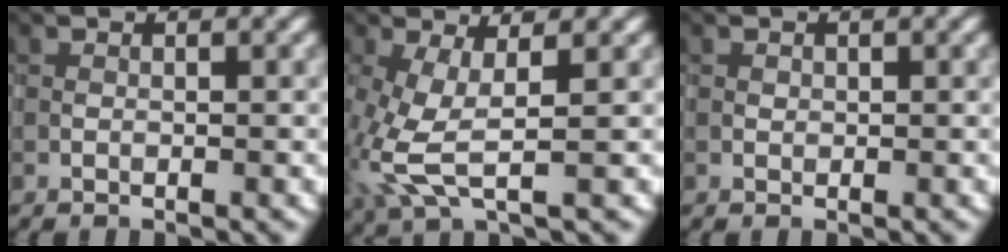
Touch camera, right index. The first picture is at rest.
{"total": 5.1, "force": [-0.1, 1.7, 4.8], "torque": [-0.132, -0.010, -0.001]}
{"total": 0.6, "force": [0.6, 0.1, -0.1], "torque": [0.006, 0.000, 0.007]}